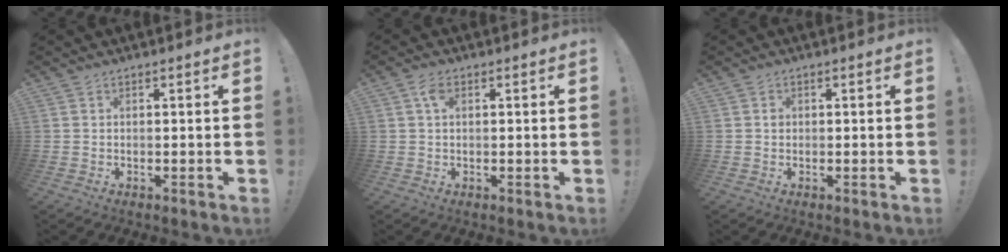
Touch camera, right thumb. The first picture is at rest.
{"total": 3.4, "force": [1.1, 1.9, 2.6], "torque": [-0.049, 0.003, 0.019]}
{"total": 0.7, "force": [-0.1, 0.7, 0.2], "torque": [0.001, 0.002, -0.002]}